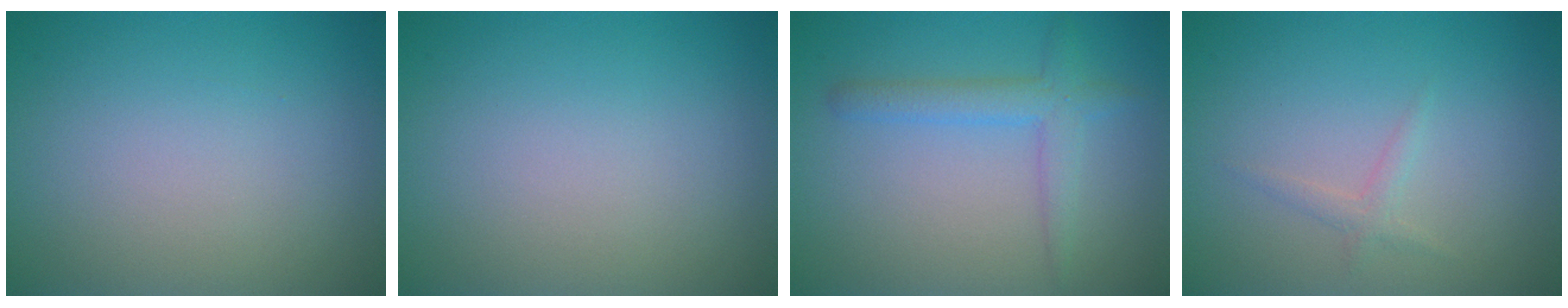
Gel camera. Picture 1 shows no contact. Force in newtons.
{"total": 0.0}
{"total": 2.7, "press": 2.7, "slide": 0.2}
{"total": 1.1, "press": 1.1, "slide": 0.0}